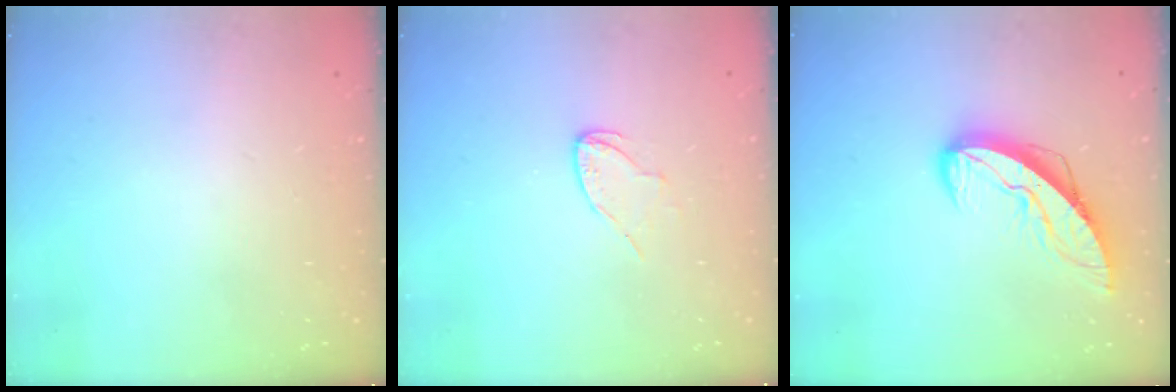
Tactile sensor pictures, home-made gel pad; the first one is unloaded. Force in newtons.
{"total": 4.9, "press": 4.9, "slide": 0.5}
{"total": 8.9, "press": 8.9, "slide": 0.8}